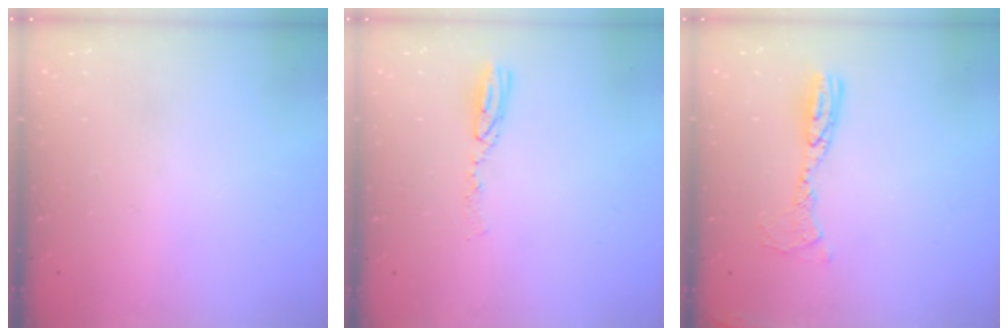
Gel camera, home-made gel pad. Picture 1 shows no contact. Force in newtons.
{"total": 6.5, "press": 6.5, "slide": 0.7}
{"total": 10.6, "press": 10.6, "slide": 0.9}